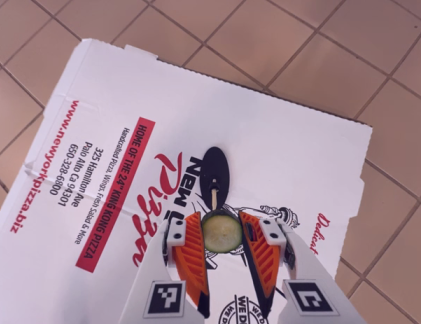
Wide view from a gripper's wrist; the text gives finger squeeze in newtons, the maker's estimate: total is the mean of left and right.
{"total": 7.9, "left": 7.7, "right": 8.1}